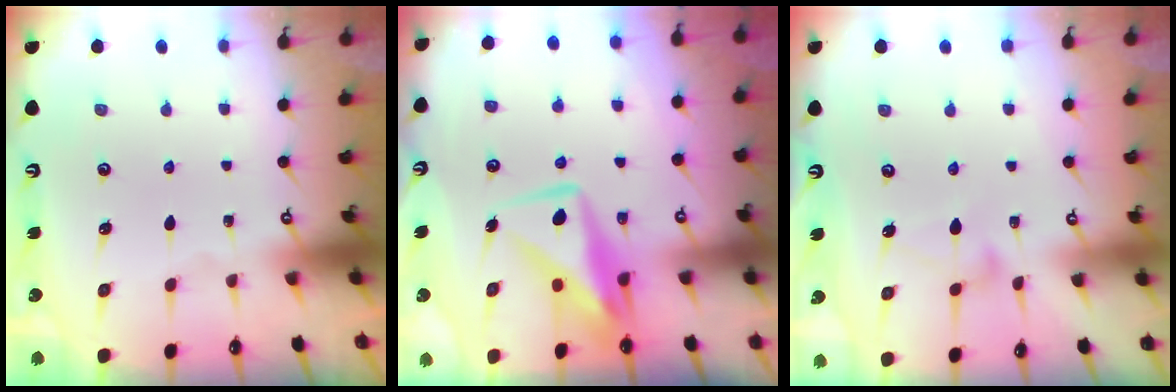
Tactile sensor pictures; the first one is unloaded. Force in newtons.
{"total": 10.4, "press": 10.3, "slide": 0.7}
{"total": 7.6, "press": 7.6, "slide": 0.5}